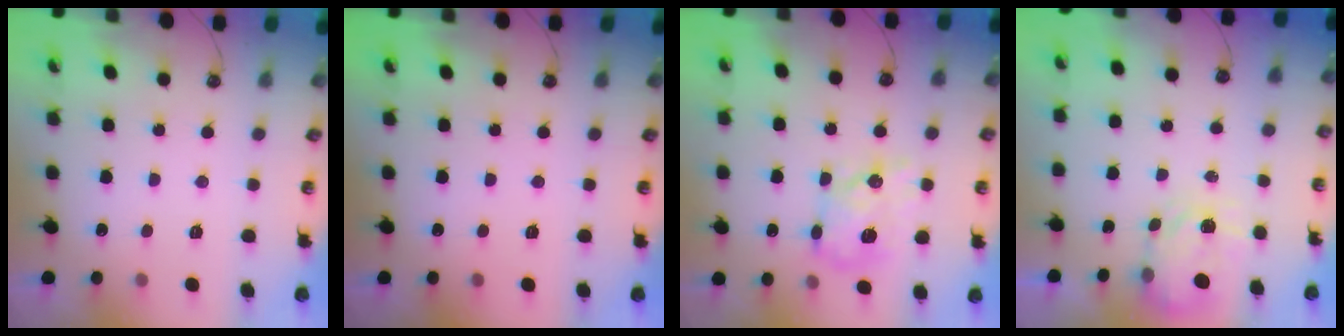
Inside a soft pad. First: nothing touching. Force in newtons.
{"total": 0.0}
{"total": 12.4, "press": 12.4, "slide": 0.6}
{"total": 3.6, "press": 3.5, "slide": 0.5}